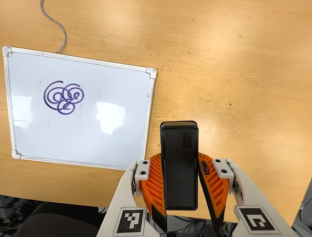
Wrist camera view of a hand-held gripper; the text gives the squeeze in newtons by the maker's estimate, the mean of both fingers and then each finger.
{"total": 6.8, "left": 5.3, "right": 8.3}